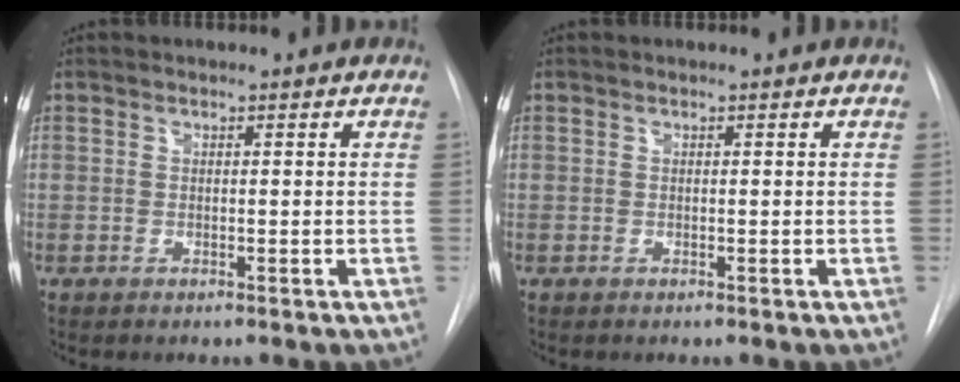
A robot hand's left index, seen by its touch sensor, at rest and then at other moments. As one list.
[{"total": 0.0}]